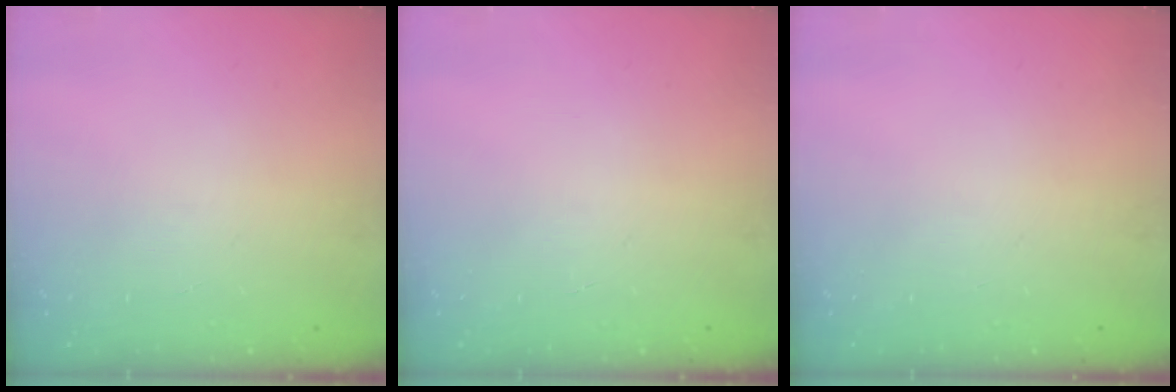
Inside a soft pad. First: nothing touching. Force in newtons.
{"total": 0.0}
{"total": 0.0}